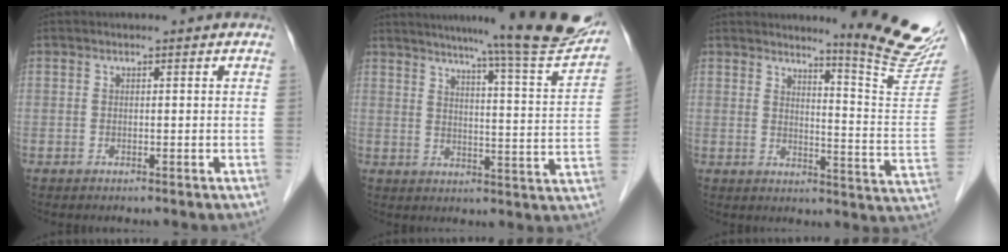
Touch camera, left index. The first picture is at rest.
{"total": 20.0, "force": [17.8, -0.7, 9.2], "torque": [-0.130, -0.061, 0.219]}
{"total": 13.8, "force": [12.5, -1.7, 5.8], "torque": [-0.074, -0.107, 0.145]}